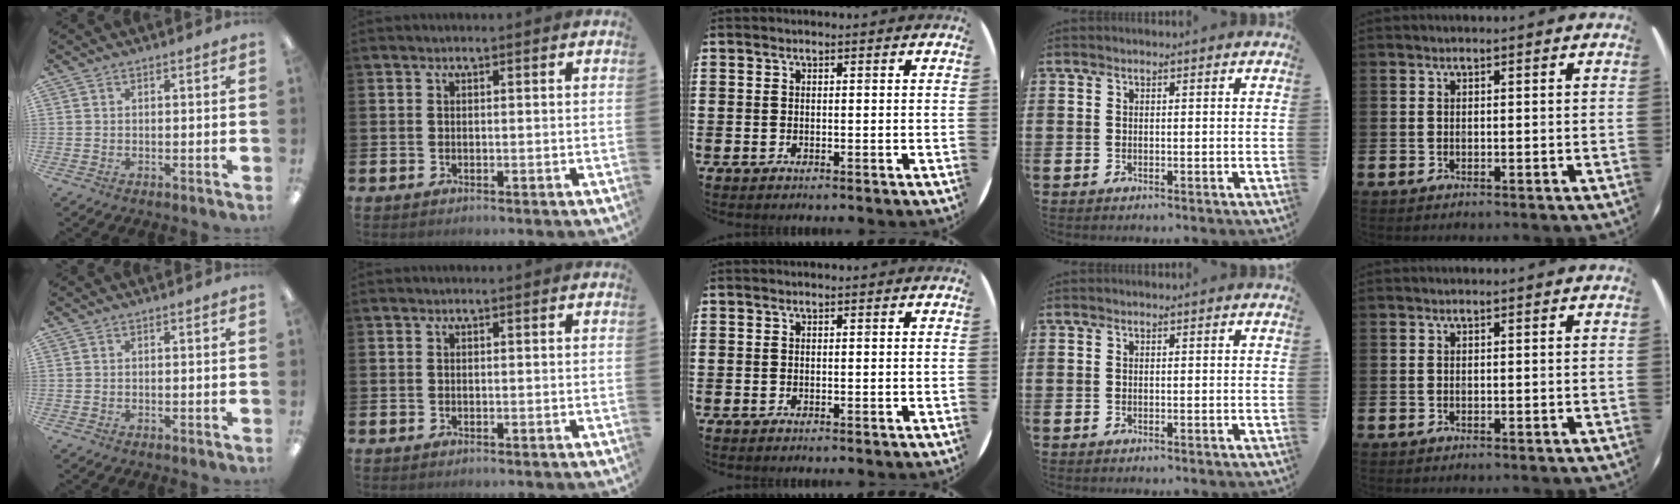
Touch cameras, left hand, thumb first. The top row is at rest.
{}